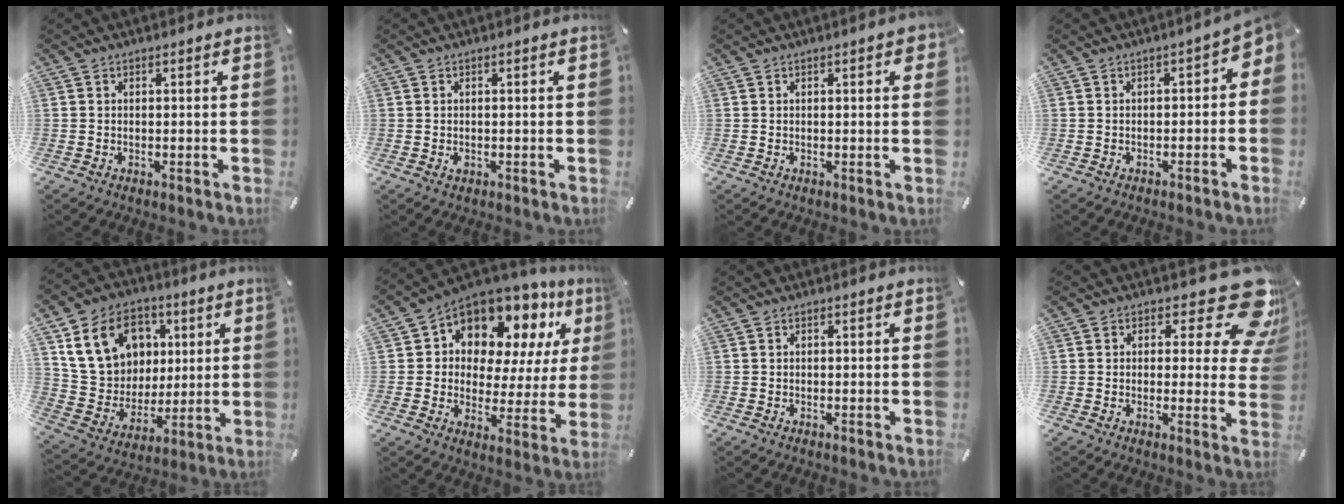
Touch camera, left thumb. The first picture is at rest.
{"total": 0.8, "force": [-0.2, 0.6, 0.6], "torque": [-0.010, 0.000, -0.004]}
{"total": 2.4, "force": [0.6, 0.6, 2.2], "torque": [-0.027, -0.002, 0.005]}
{"total": 3.5, "force": [-0.7, 2.0, 2.8], "torque": [-0.037, 0.002, -0.018]}
{"total": 17.8, "force": [6.4, 14.8, 7.6], "torque": [-0.136, -0.010, 0.132]}
{"total": 11.5, "force": [8.9, 6.6, 3.1], "torque": [-0.062, -0.090, 0.158]}
{"total": 0.0}
{"total": 15.7, "force": [8.0, 6.9, 11.6], "torque": [-0.138, -0.059, 0.132]}